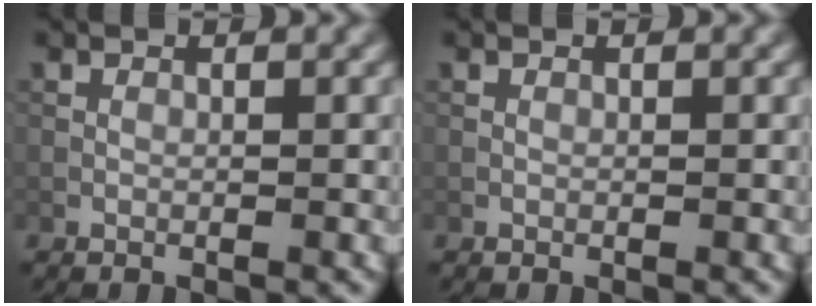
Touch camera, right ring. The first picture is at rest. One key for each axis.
{"total": 0.0}